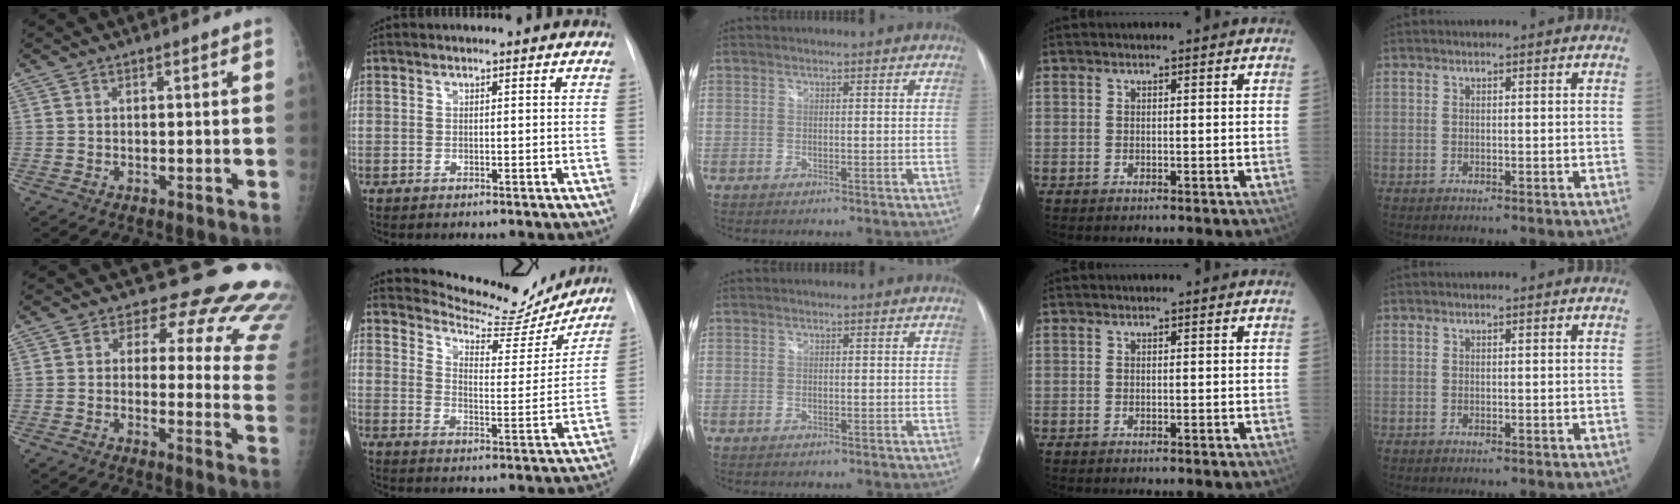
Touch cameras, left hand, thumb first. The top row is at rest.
{"thumb": {"total": 18.7, "force": [14.2, 8.4, 8.7], "torque": [-0.049, -0.091, 0.127]}, "index": {"total": 15.3, "force": [14.8, 3.1, 2.2], "torque": [-0.027, -0.045, 0.189]}}